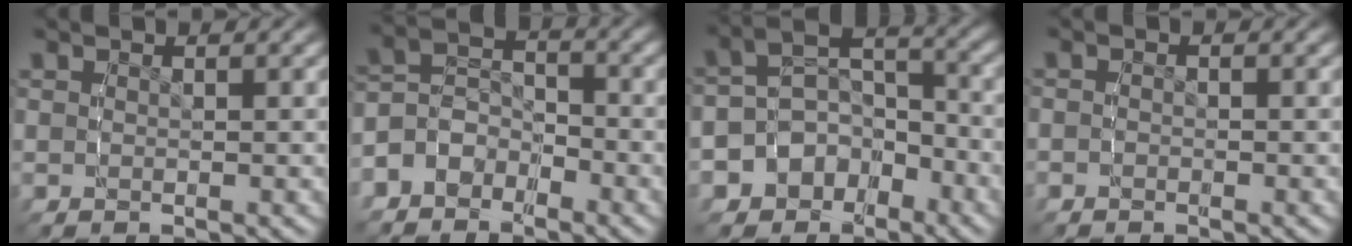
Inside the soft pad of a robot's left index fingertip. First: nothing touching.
{"total": 6.1, "force": [-4.1, 4.4, 1.1], "torque": [-0.027, -0.010, -0.084]}
{"total": 10.2, "force": [-4.9, 8.4, 2.9], "torque": [-0.075, -0.038, -0.093]}
{"total": 1.2, "force": [-1.1, 0.4, 0.1], "torque": [-0.007, -0.008, -0.022]}